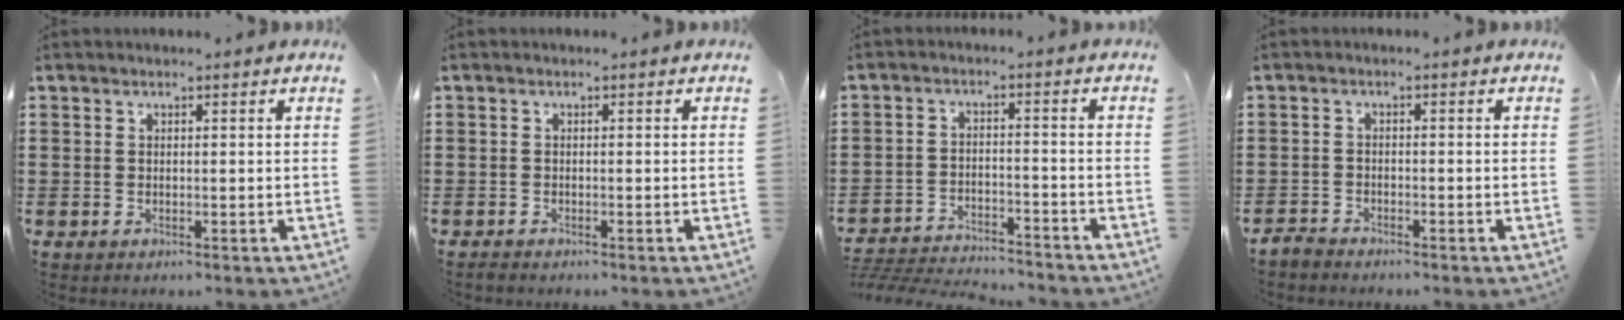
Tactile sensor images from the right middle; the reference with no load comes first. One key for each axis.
{"total": 0.5, "fx": -0.5, "fy": 0.1, "fz": 0.2, "tx": -0.005, "ty": -0.005, "tz": -0.009}
{"total": 4.5, "fx": -4.5, "fy": 0.5, "fz": 0.4, "tx": -0.023, "ty": 0.001, "tz": -0.100}
{"total": 2.0, "fx": -1.9, "fy": 0.6, "fz": 0.2, "tx": -0.008, "ty": 0.004, "tz": -0.042}